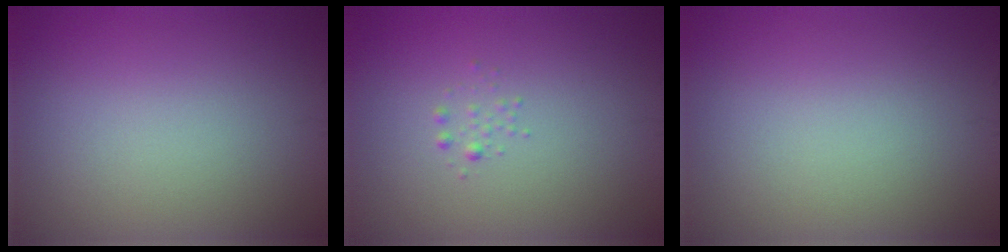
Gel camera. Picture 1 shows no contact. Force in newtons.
{"total": 0.7, "press": 0.7, "slide": 0.0}
{"total": 0.0}